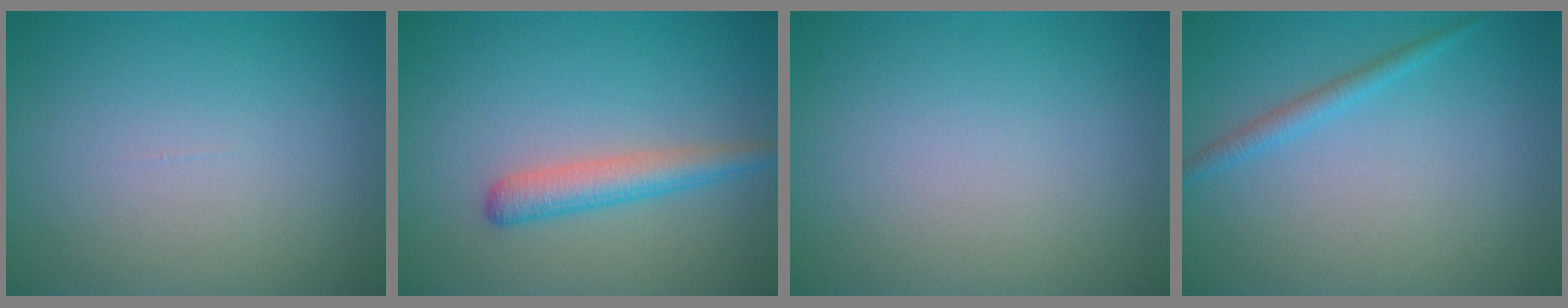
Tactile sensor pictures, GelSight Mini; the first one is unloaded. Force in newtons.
{"total": 2.9, "press": 2.9, "slide": 0.1}
{"total": 0.0}
{"total": 1.4, "press": 1.4, "slide": 0.1}